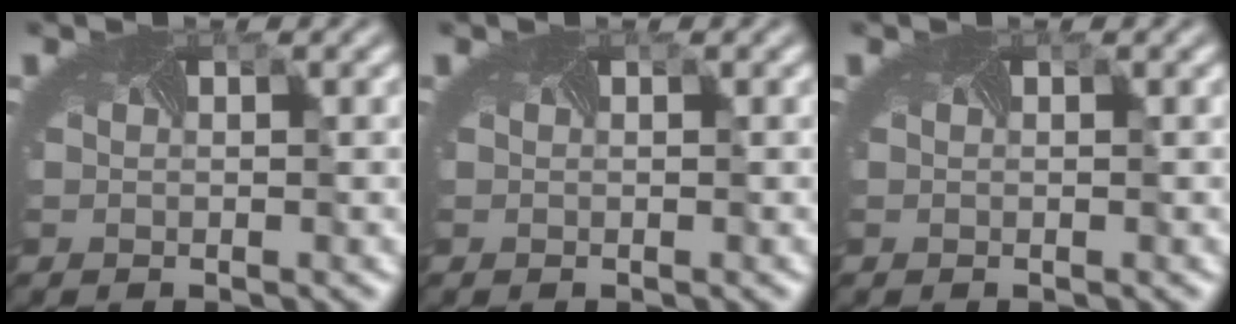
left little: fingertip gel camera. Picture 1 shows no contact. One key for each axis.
{"total": 0.0}
{"total": 0.0}